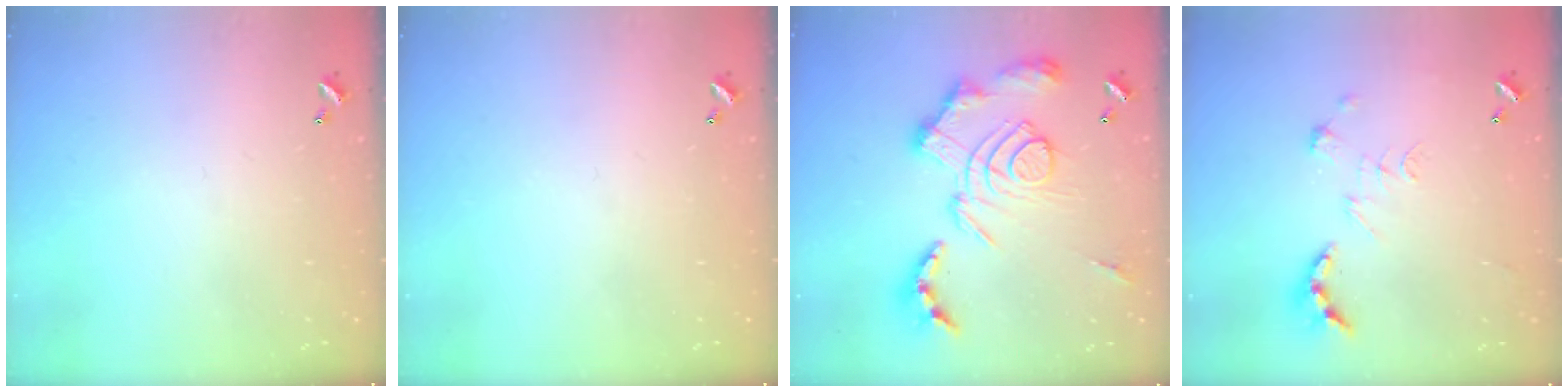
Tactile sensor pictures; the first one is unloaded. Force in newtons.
{"total": 0.0}
{"total": 3.3, "press": 2.6, "slide": 2.0}
{"total": 2.4, "press": 1.9, "slide": 1.5}